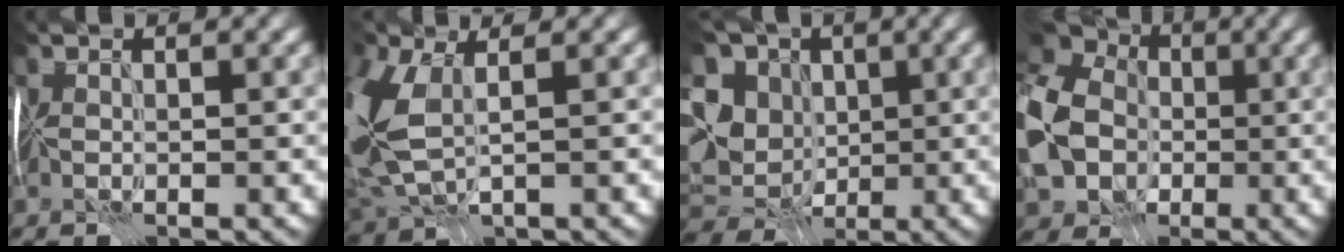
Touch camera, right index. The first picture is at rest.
{"total": 8.9, "force": [0.0, 5.0, 7.3], "torque": [-0.207, -0.012, 0.005]}
{"total": 11.5, "force": [0.4, 9.7, 6.2], "torque": [-0.136, -0.004, 0.000]}
{"total": 11.0, "force": [-1.4, 8.9, 6.3], "torque": [-0.141, -0.012, -0.030]}